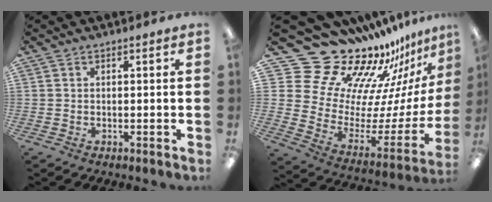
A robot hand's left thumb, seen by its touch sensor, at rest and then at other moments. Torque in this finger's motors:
{"motor_torque": [0.03, 0.23, -0.79, -0.47, 0.00]}